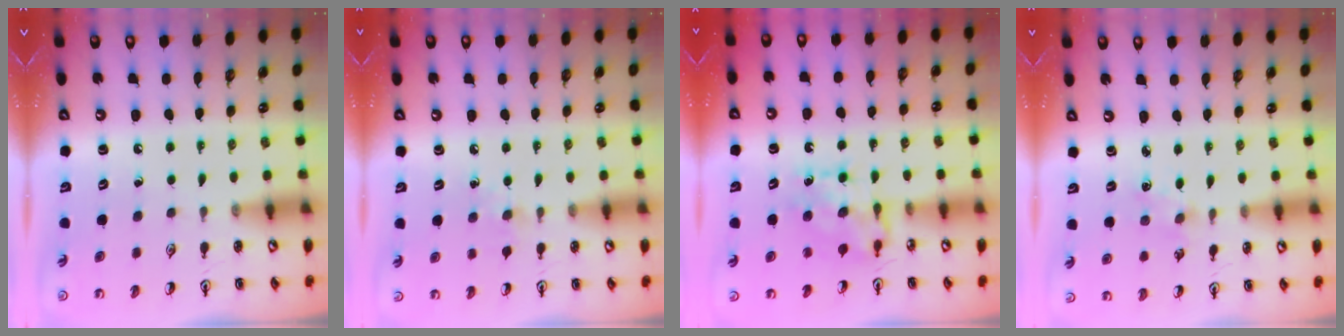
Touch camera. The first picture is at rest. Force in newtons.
{"total": 4.4, "press": 4.3, "slide": 0.7}
{"total": 7.2, "press": 7.2, "slide": 0.7}
{"total": 2.3, "press": 2.3, "slide": 0.4}